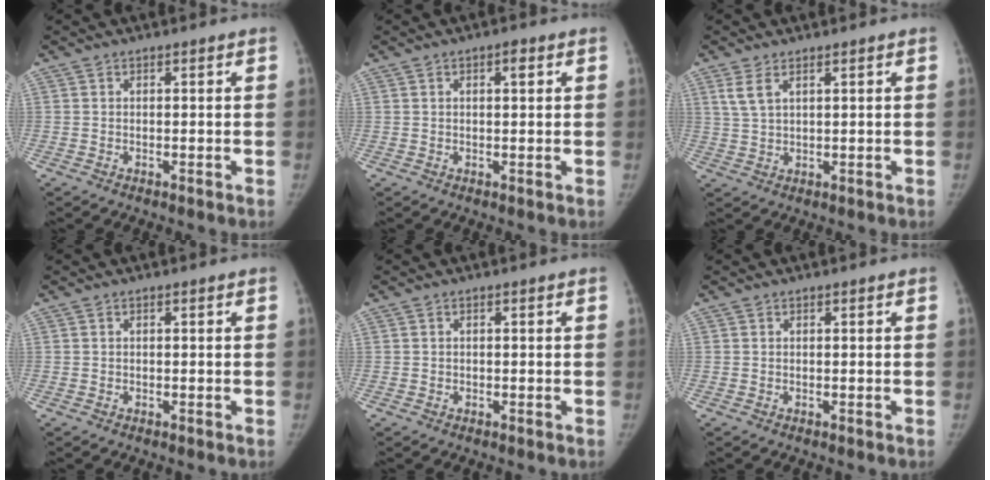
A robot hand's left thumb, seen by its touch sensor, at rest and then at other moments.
{"total": 2.1, "force": [0.9, 0.8, 1.8], "torque": [-0.022, 0.000, 0.011]}
{"total": 3.8, "force": [2.0, 1.6, 2.7], "torque": [-0.059, 0.001, 0.049]}
{"total": 0.0}
{"total": 0.0}
{"total": 0.0}